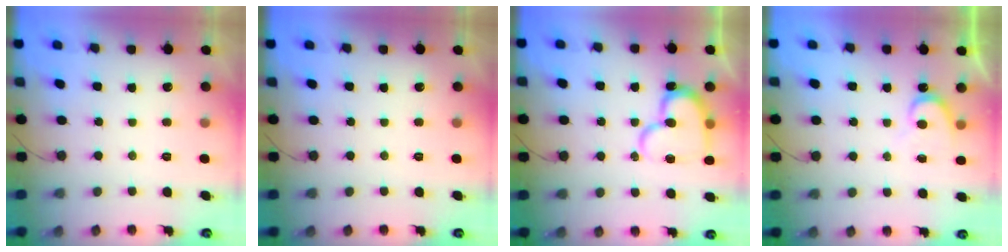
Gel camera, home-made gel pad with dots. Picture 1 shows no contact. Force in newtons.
{"total": 0.0}
{"total": 15.6, "press": 15.5, "slide": 1.2}
{"total": 5.8, "press": 5.8, "slide": 0.6}